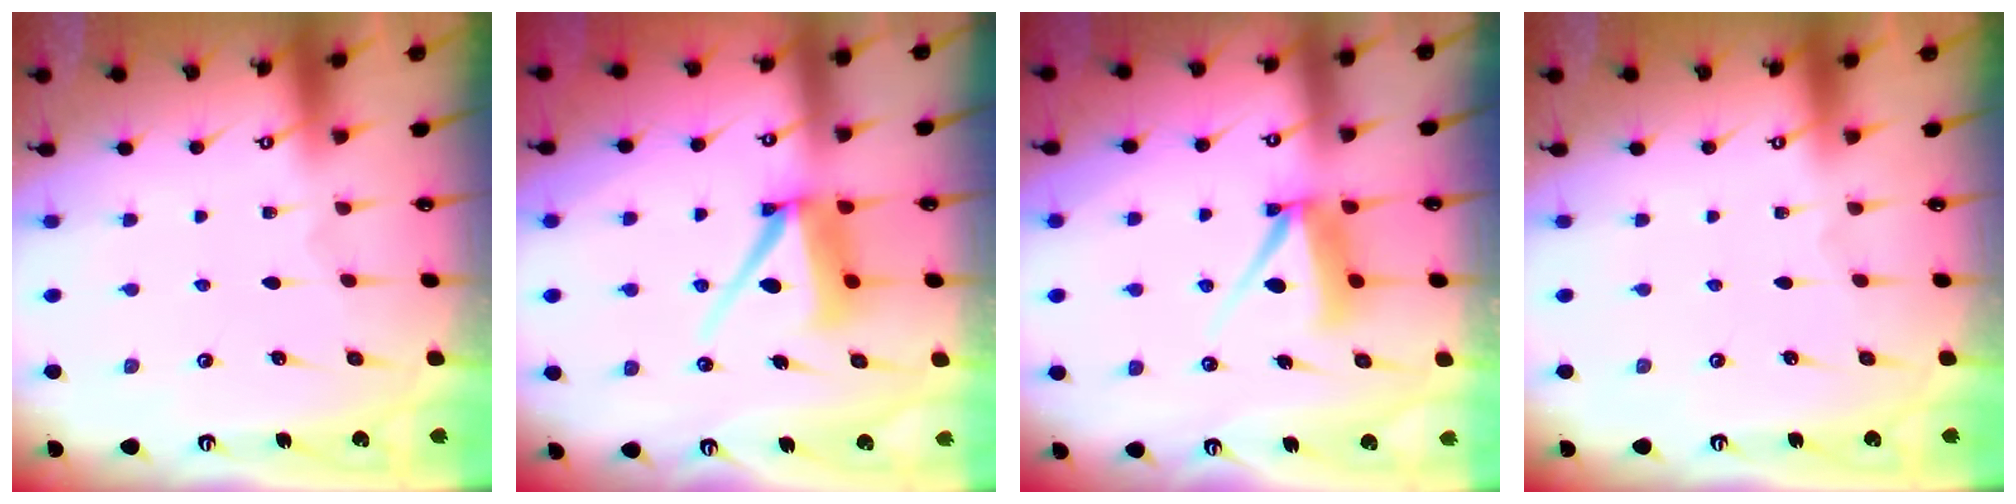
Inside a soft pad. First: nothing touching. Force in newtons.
{"total": 10.0, "press": 9.9, "slide": 1.0}
{"total": 9.0, "press": 9.0, "slide": 0.7}
{"total": 0.0}